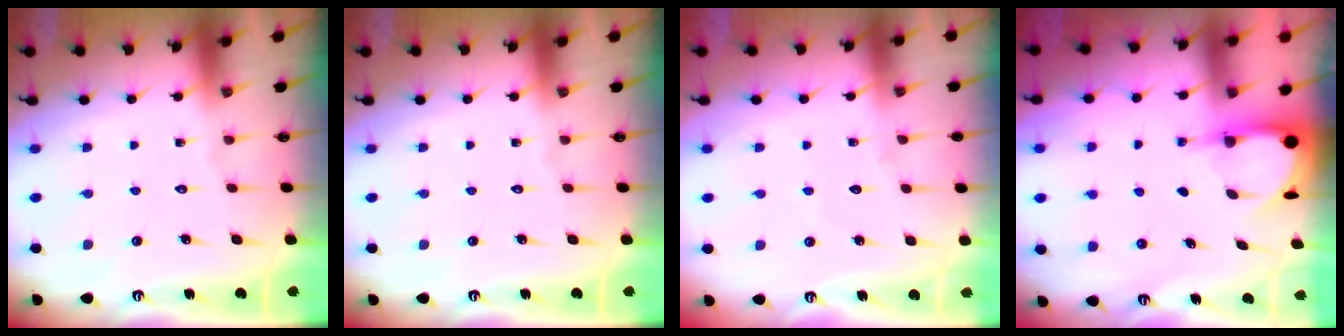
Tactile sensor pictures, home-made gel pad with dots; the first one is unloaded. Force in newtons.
{"total": 0.0}
{"total": 2.9, "press": 2.9, "slide": 0.3}
{"total": 3.9, "press": 3.9, "slide": 0.3}